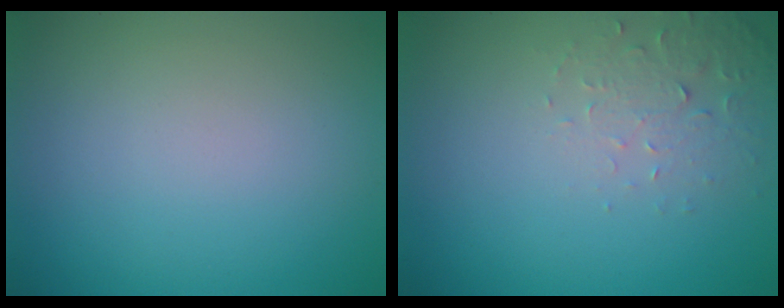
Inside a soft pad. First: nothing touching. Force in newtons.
{"total": 2.2, "press": 2.2, "slide": 0.4}